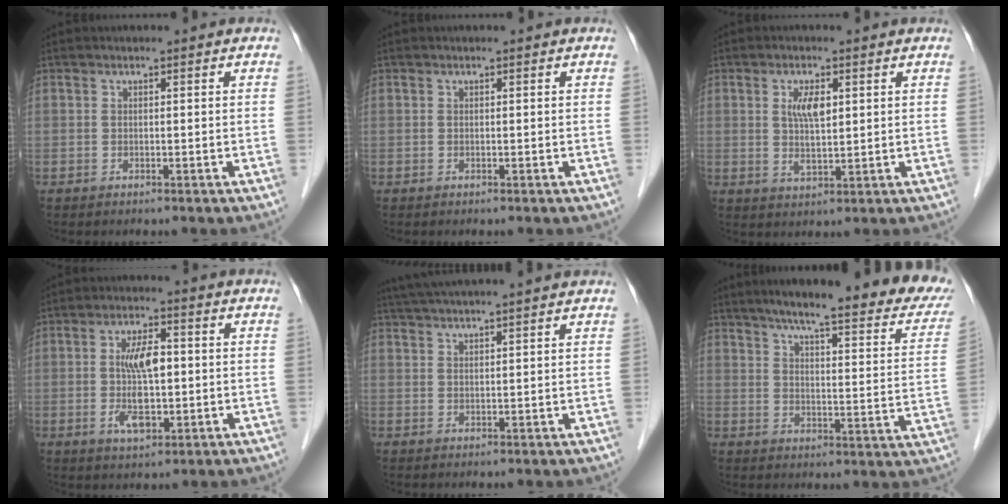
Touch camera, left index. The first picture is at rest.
{"total": 0.0}
{"total": 4.3, "force": [1.1, 1.6, 3.9], "torque": [-0.077, 0.001, 0.023]}
{"total": 7.3, "force": [-0.5, 2.8, 6.7], "torque": [-0.135, 0.001, -0.008]}
{"total": 10.5, "force": [9.3, -0.8, 4.7], "torque": [-0.082, 0.039, 0.131]}
{"total": 24.5, "force": [19.9, 3.3, 14.0], "torque": [-0.186, -0.025, 0.241]}